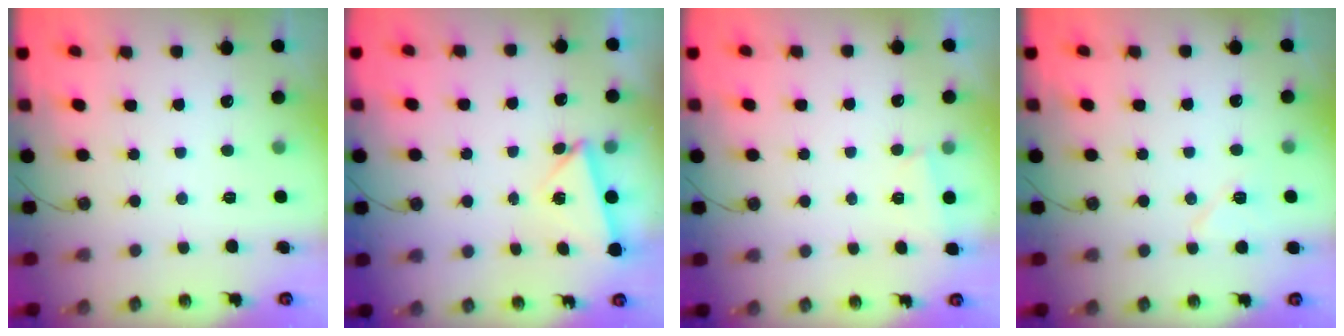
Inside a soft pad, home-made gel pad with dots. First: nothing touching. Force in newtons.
{"total": 3.3, "press": 3.1, "slide": 1.3}
{"total": 1.0, "press": 0.9, "slide": 0.4}
{"total": 6.9, "press": 6.8, "slide": 1.3}